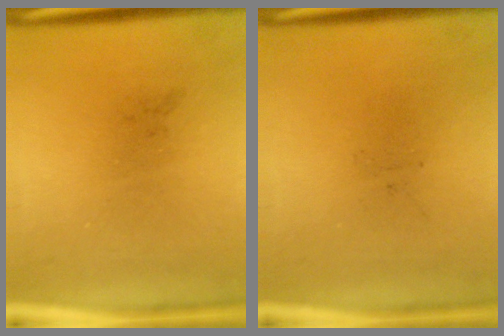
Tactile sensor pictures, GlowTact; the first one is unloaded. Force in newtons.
{"total": 0.0}